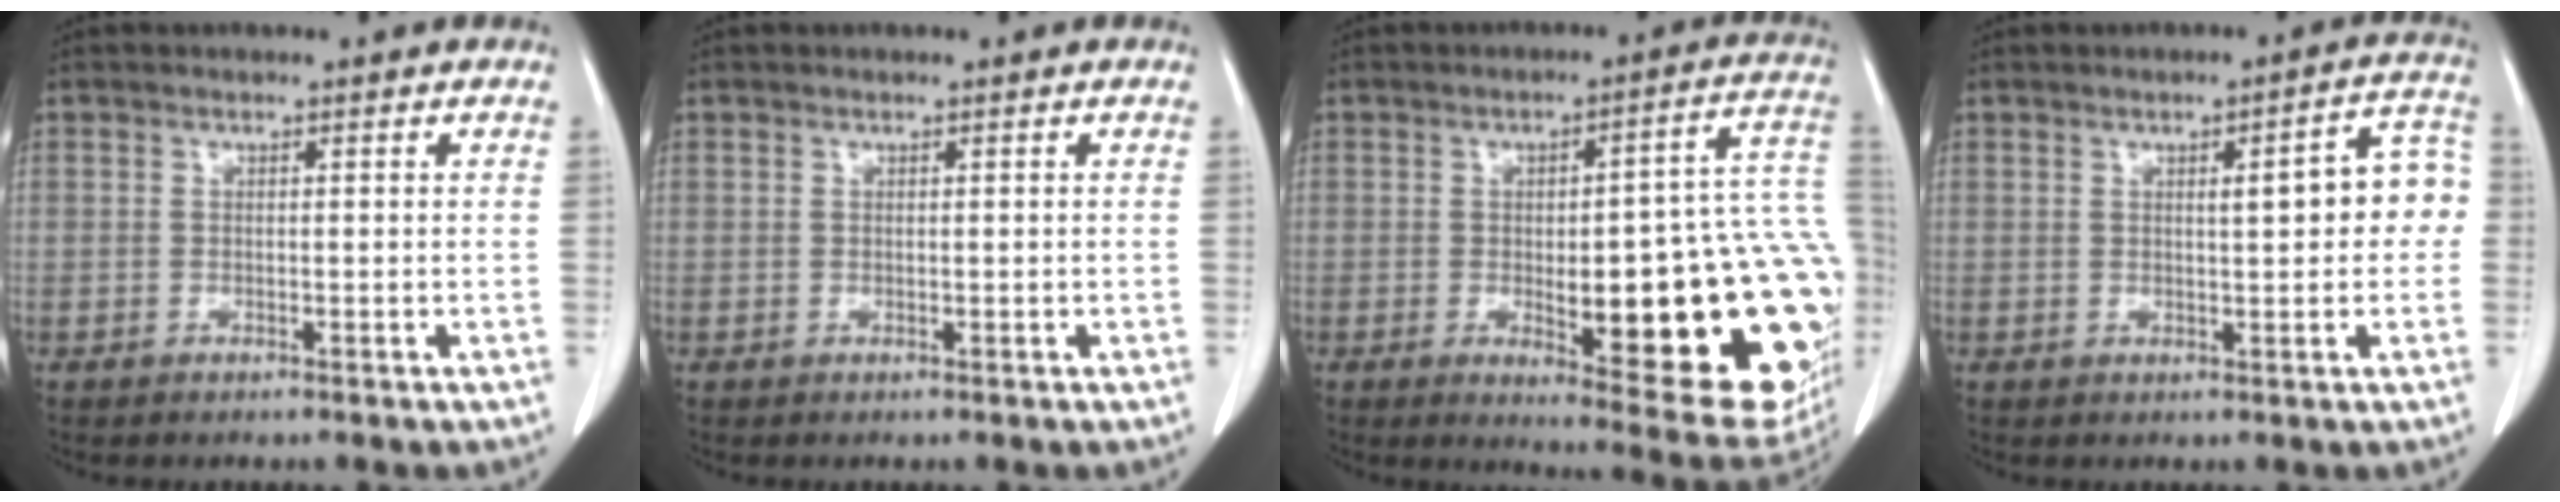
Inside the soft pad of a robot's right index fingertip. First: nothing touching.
{"total": 0.0}
{"total": 25.8, "force": [-4.2, 5.9, 24.7], "torque": [-0.215, 0.018, -0.035]}
{"total": 7.1, "force": [0.7, 1.8, 6.9], "torque": [-0.085, 0.027, 0.008]}